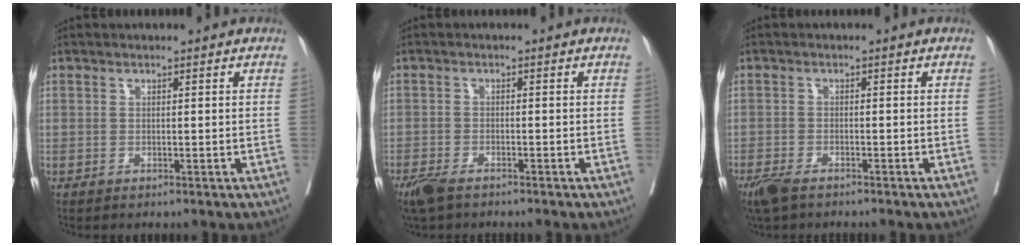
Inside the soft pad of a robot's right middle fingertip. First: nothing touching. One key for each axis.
{"total": 4.5, "fx": -3.5, "fy": 1.2, "fz": 2.6, "tx": -0.050, "ty": -0.011, "tz": -0.060}
{"total": 4.5, "fx": -3.5, "fy": 1.2, "fz": 2.6, "tx": -0.050, "ty": -0.011, "tz": -0.059}